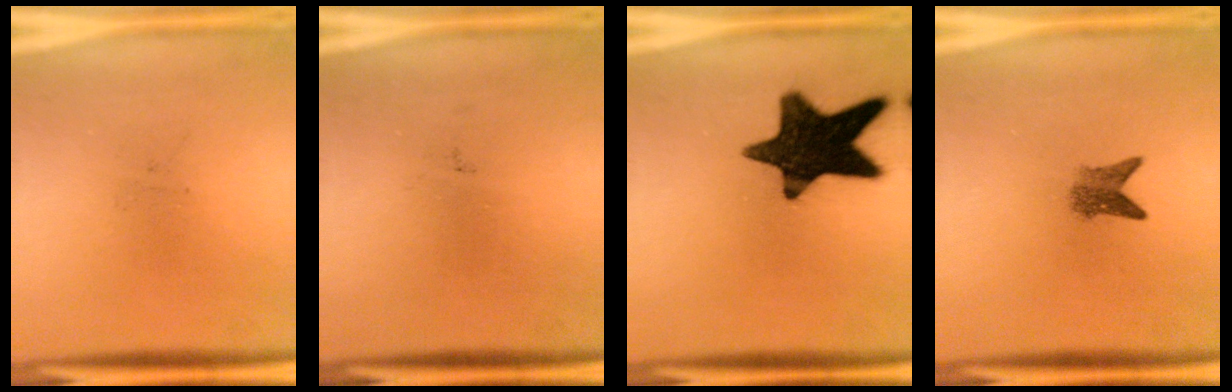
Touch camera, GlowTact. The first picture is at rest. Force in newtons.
{"total": 0.0}
{"total": 17.0}
{"total": 2.8}